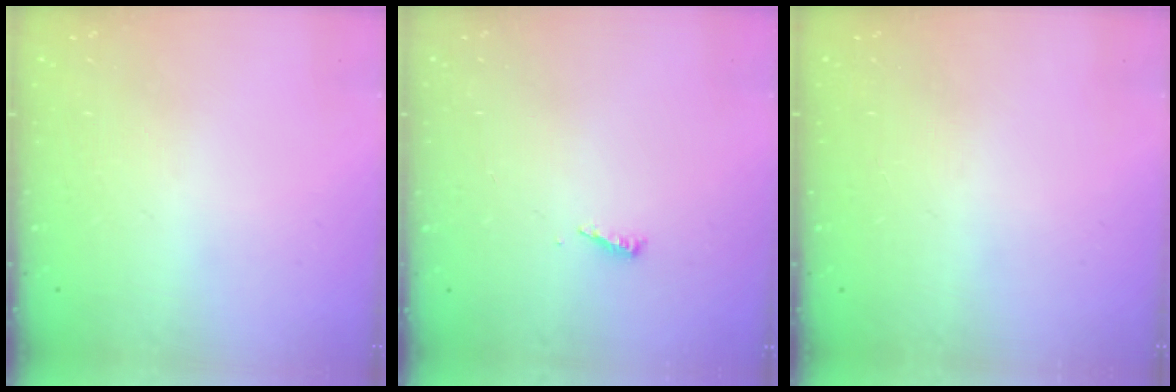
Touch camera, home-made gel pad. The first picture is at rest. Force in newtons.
{"total": 3.6, "press": 3.6, "slide": 0.4}
{"total": 0.0}